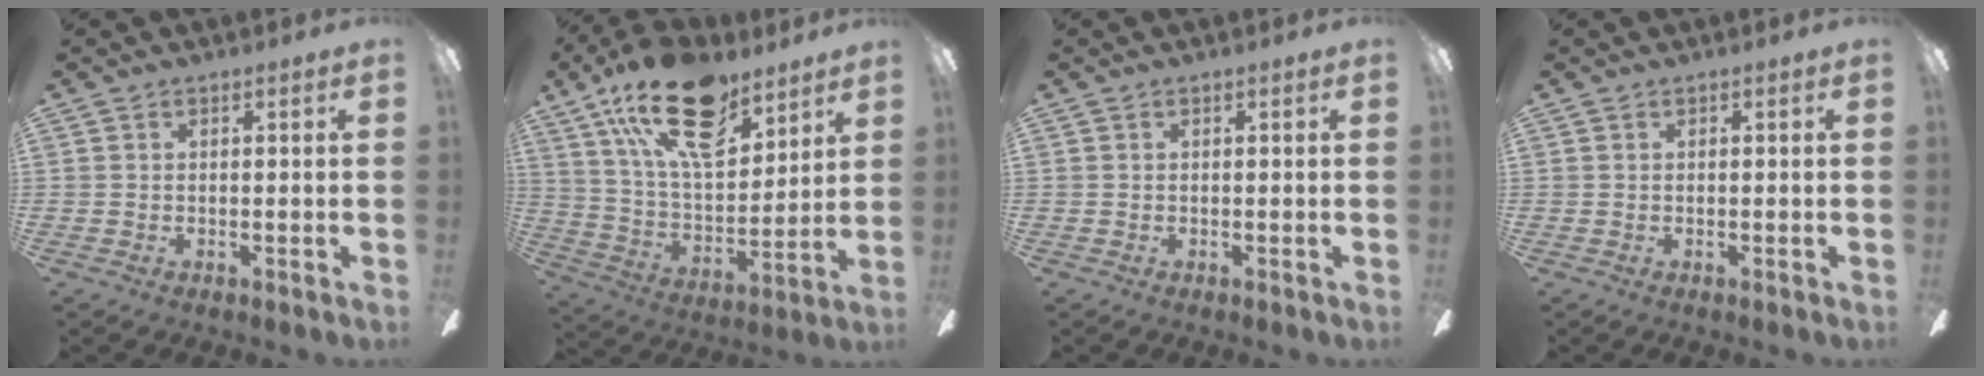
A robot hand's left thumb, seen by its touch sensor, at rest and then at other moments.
{"total": 22.6, "force": [13.7, 10.8, 14.4], "torque": [-0.259, -0.063, 0.243]}
{"total": 0.0}
{"total": 0.0}